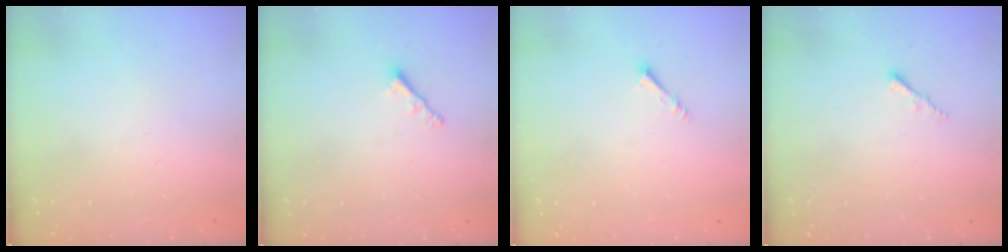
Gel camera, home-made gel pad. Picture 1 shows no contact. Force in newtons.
{"total": 2.1, "press": 2.0, "slide": 0.5}
{"total": 1.6, "press": 1.6, "slide": 0.3}
{"total": 1.0, "press": 1.0, "slide": 0.4}